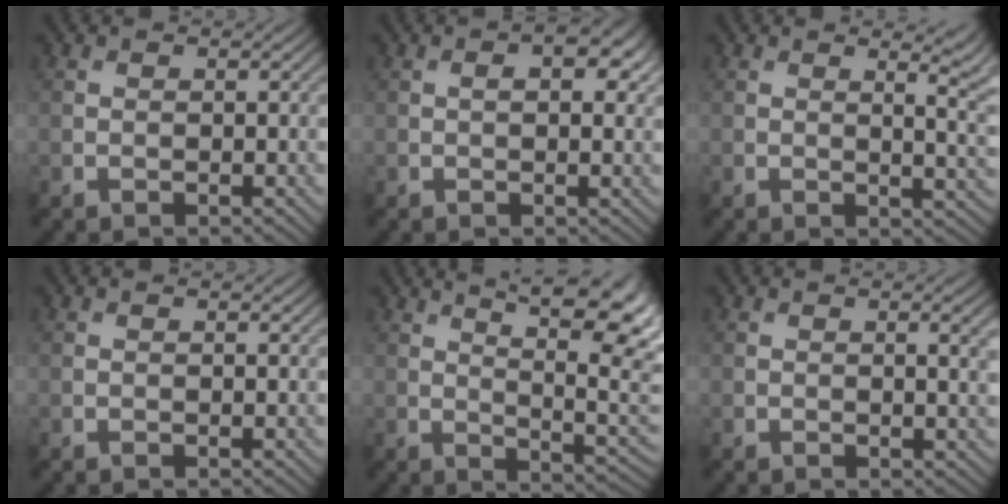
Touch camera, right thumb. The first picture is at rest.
{"total": 3.8, "force": [1.1, 1.8, 3.1], "torque": [-0.050, 0.002, 0.016]}
{"total": 6.0, "force": [2.5, 2.2, 5.0], "torque": [-0.049, 0.005, 0.032]}
{"total": 0.0}
{"total": 14.9, "force": [6.9, 4.8, 12.3], "torque": [-0.182, 0.029, 0.097]}
{"total": 2.2, "force": [0.6, 0.4, 2.1], "torque": [-0.032, 0.000, 0.009]}